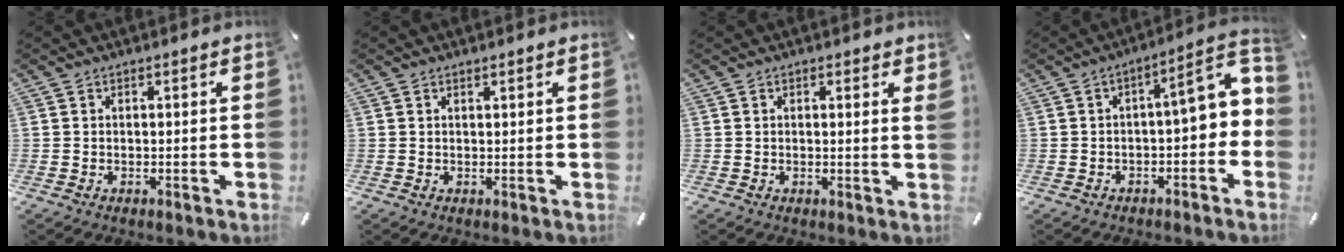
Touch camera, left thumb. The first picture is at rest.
{"total": 0.7, "force": [0.6, 0.2, 0.3], "torque": [-0.006, -0.001, 0.010]}
{"total": 1.3, "force": [0.7, 0.2, 1.1], "torque": [-0.015, -0.002, 0.010]}
{"total": 8.1, "force": [0.3, 3.1, 7.4], "torque": [-0.103, -0.016, -0.002]}